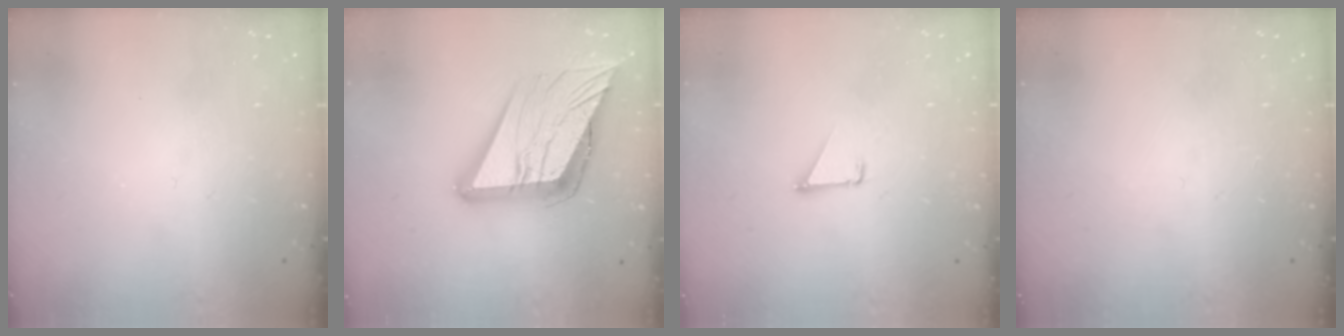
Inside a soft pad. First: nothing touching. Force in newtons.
{"total": 24.2, "press": 24.1, "slide": 2.8}
{"total": 1.1, "press": 1.1, "slide": 0.1}
{"total": 0.0}